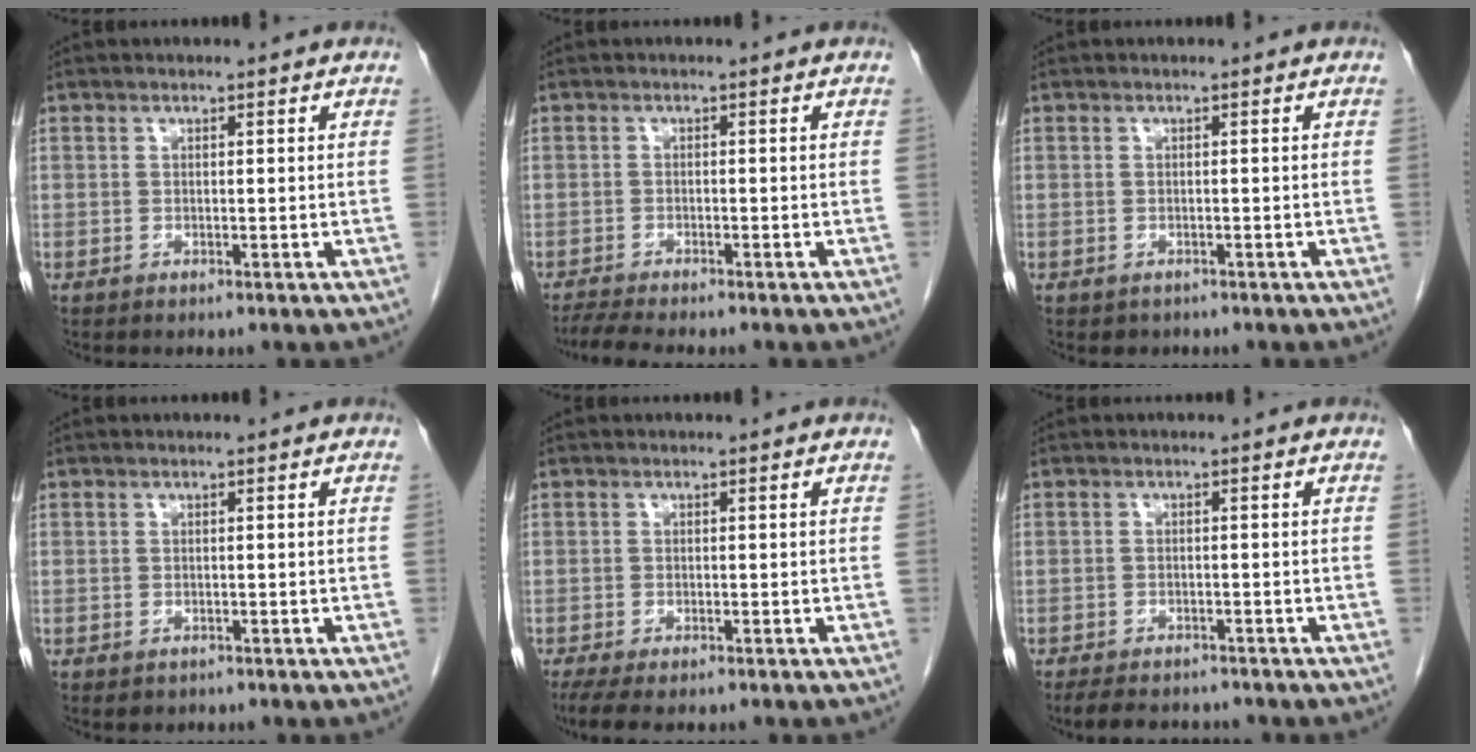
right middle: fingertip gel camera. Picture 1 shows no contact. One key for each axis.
{"total": 4.4, "fx": -3.8, "fy": 0.1, "fz": 2.2, "tx": -0.038, "ty": -0.013, "tz": -0.063}
{"total": 1.1, "fx": -0.8, "fy": 0.8, "fz": 0.1, "tx": -0.008, "ty": 0.001, "tz": -0.007}
{"total": 1.2, "fx": -0.7, "fy": 0.8, "fz": 0.4, "tx": -0.009, "ty": 0.000, "tz": -0.004}
{"total": 5.4, "fx": -4.0, "fy": 1.6, "fz": 3.2, "tx": -0.055, "ty": -0.016, "tz": -0.064}
{"total": 7.3, "fx": -6.3, "fy": 2.4, "fz": 2.7, "tx": -0.041, "ty": -0.005, "tz": -0.088}